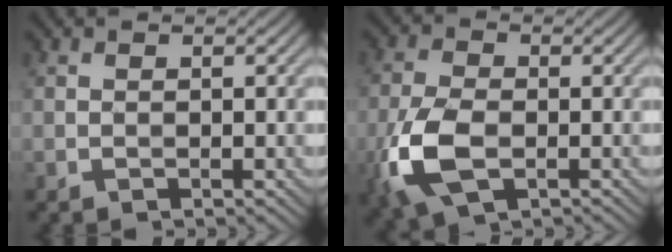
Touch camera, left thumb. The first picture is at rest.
{"total": 9.5, "force": [-3.0, 5.8, 7.0], "torque": [-0.188, -0.011, -0.068]}